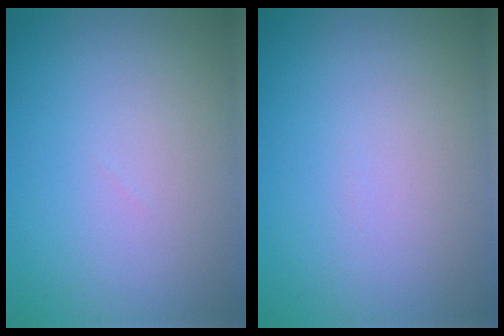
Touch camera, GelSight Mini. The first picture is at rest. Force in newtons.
{"total": 0.0}